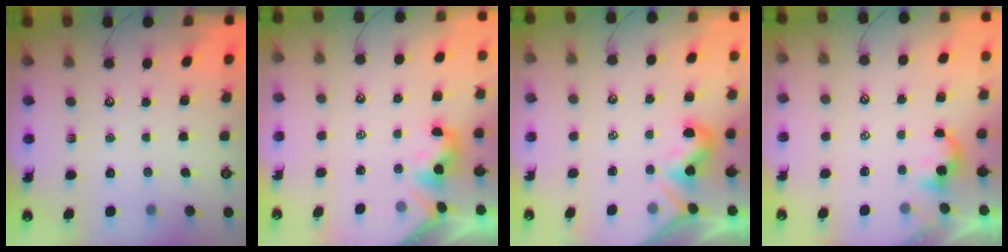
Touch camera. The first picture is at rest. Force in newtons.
{"total": 0.5, "press": 0.5, "slide": 0.1}
{"total": 1.7, "press": 1.7, "slide": 0.1}
{"total": 2.9, "press": 2.9, "slide": 0.2}